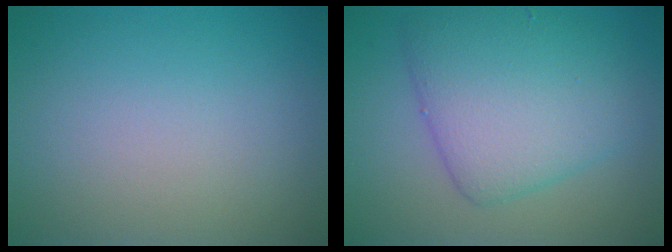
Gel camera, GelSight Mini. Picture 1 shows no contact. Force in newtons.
{"total": 6.8, "press": 6.8, "slide": 0.2}